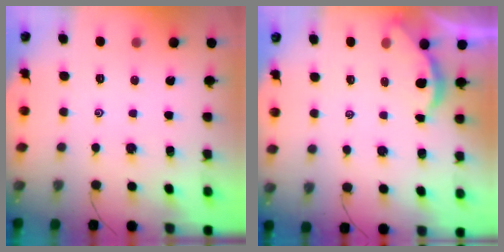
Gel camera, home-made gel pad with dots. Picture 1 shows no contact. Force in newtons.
{"total": 2.3, "press": 2.3, "slide": 0.2}